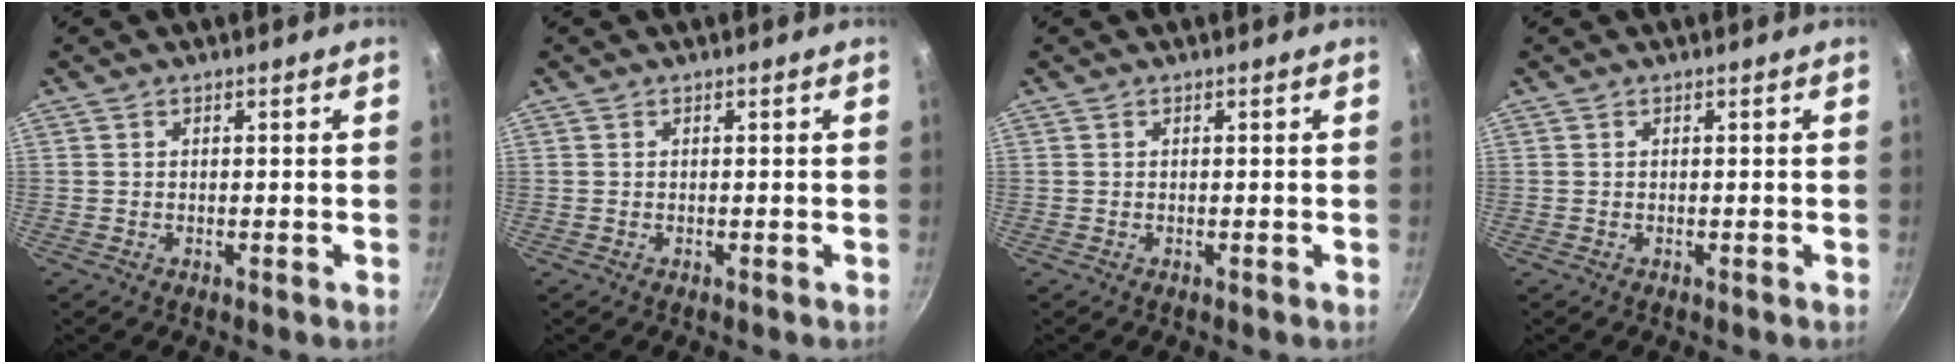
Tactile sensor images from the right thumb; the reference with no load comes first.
{"total": 0.0}
{"total": 0.0}
{"total": 0.0}